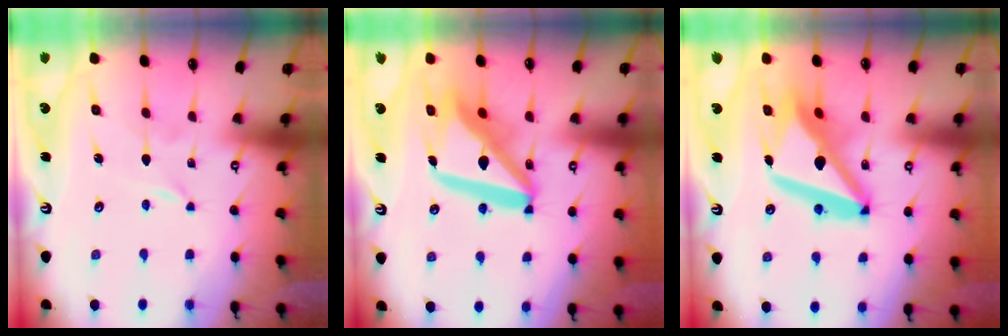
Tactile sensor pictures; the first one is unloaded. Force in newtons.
{"total": 18.5, "press": 18.4, "slide": 2.2}
{"total": 17.1, "press": 17.0, "slide": 1.9}